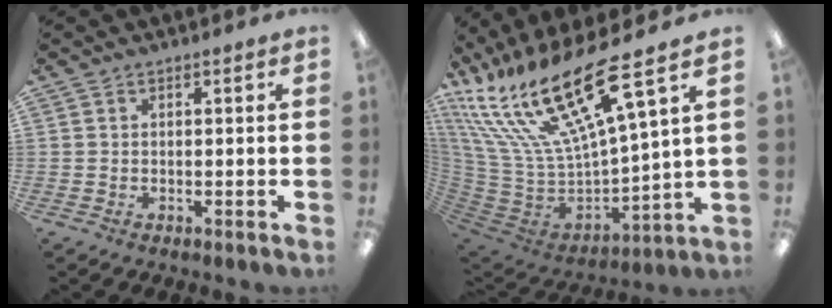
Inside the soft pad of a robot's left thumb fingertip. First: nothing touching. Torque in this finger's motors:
{"motor_torque": [2.19, 2.71, 1.72, -1.05, 0.30]}